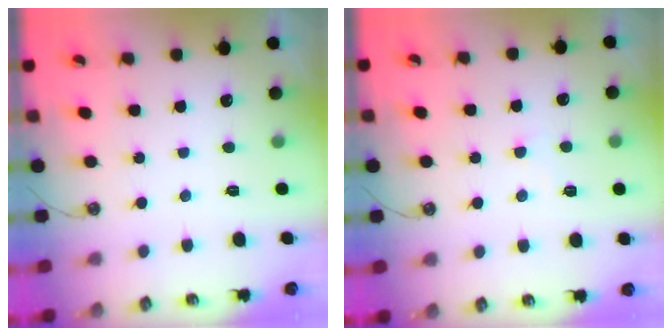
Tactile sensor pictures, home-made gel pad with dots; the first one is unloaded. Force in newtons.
{"total": 1.9, "press": 1.9, "slide": 0.4}